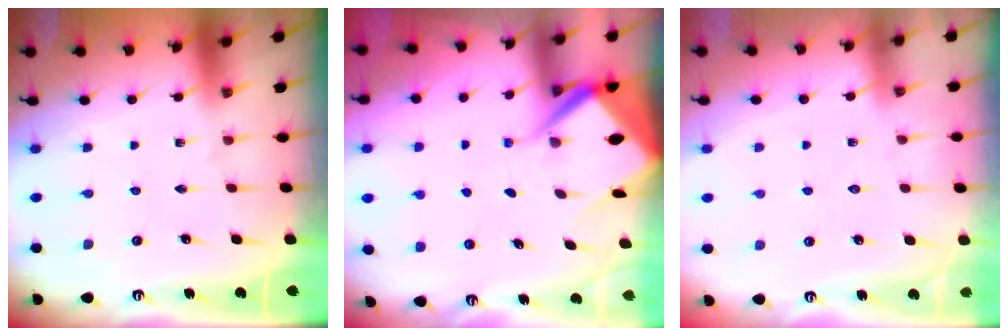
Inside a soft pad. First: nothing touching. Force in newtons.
{"total": 7.8, "press": 7.8, "slide": 0.7}
{"total": 3.3, "press": 3.2, "slide": 0.5}